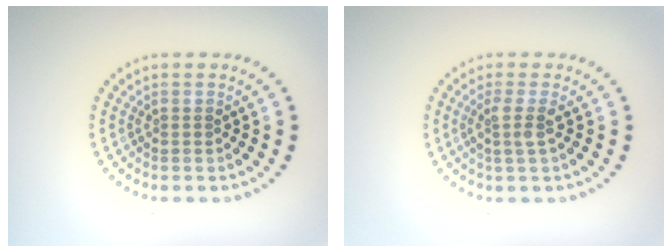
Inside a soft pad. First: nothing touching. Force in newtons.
{"total": 1.8, "press": 1.4, "slide": 1.2}